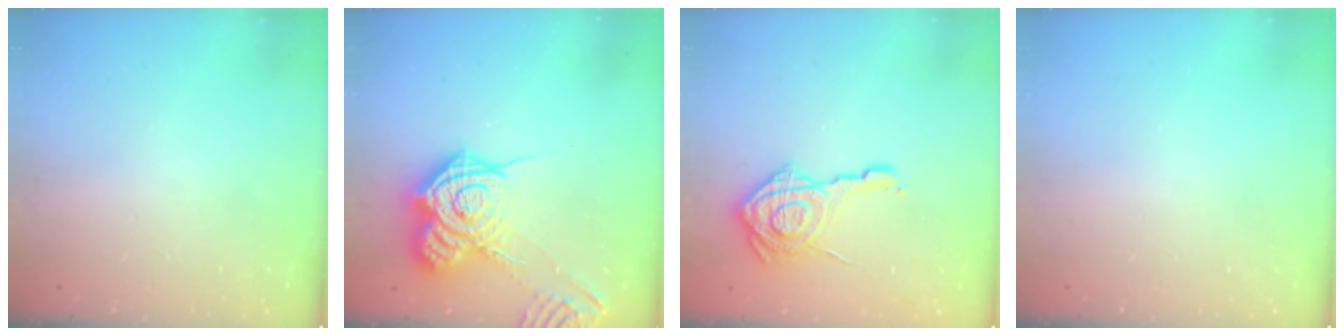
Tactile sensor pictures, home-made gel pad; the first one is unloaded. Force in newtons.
{"total": 18.8, "press": 18.7, "slide": 1.5}
{"total": 17.5, "press": 17.5, "slide": 0.7}
{"total": 0.0}